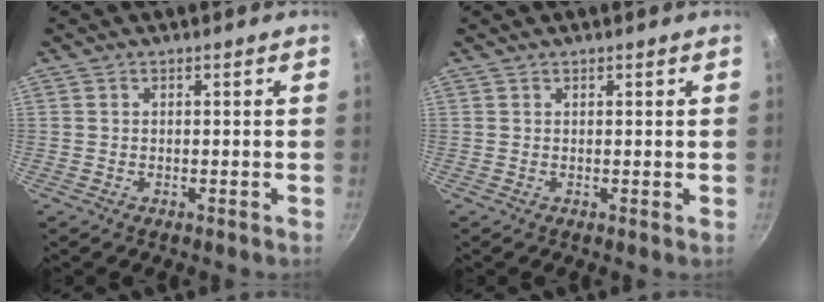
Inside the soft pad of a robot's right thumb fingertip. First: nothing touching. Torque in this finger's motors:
{"motor_torque": [0.00, -0.09, 0.33, -0.06, 0.03]}